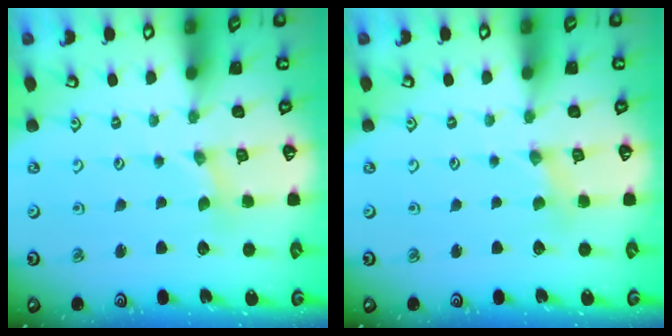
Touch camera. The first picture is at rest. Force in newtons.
{"total": 1.5, "press": 1.5, "slide": 0.4}